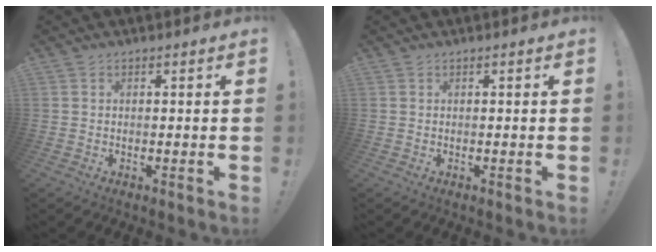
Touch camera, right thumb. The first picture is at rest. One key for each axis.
{"total": 0.0}